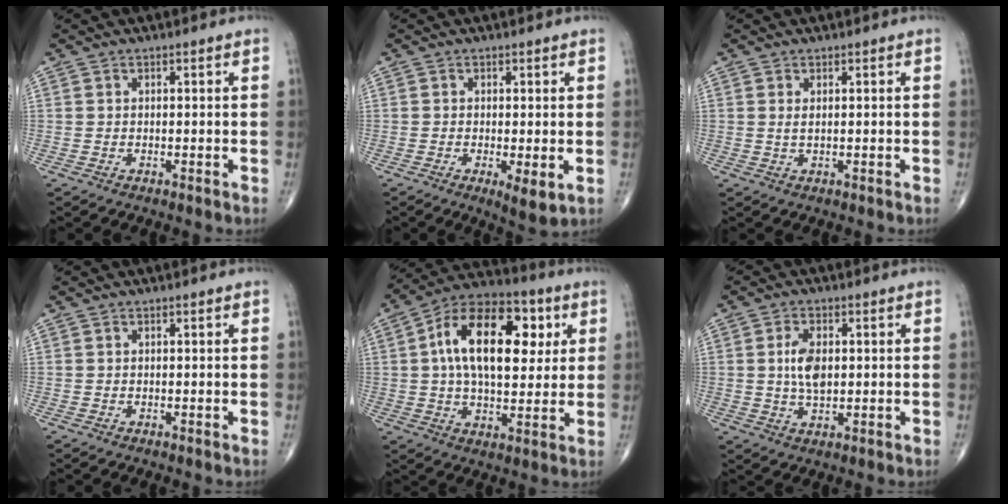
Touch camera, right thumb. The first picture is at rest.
{"total": 4.3, "force": [-1.0, 1.3, 4.0], "torque": [-0.068, -0.016, -0.017]}
{"total": 1.1, "force": [0.3, 0.3, 0.9], "torque": [-0.018, 0.000, 0.008]}
{"total": 0.0}
{"total": 20.2, "force": [4.4, 11.1, 16.3], "torque": [-0.238, 0.013, 0.062]}
{"total": 6.0, "force": [0.7, 3.3, 5.0], "torque": [-0.090, -0.002, 0.012]}